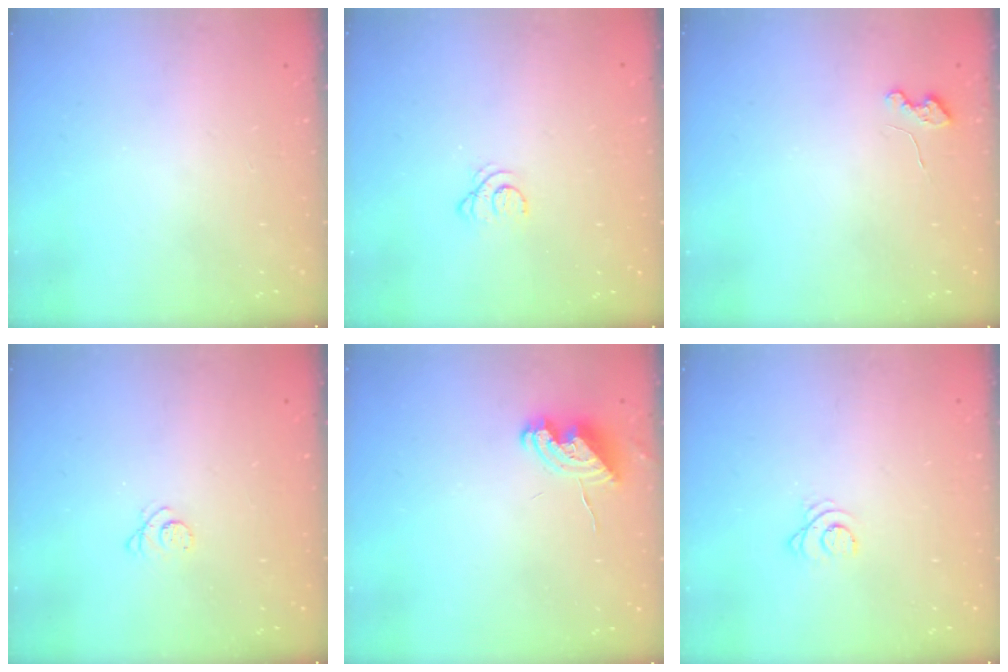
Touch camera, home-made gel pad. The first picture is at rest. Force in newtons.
{"total": 2.2, "press": 2.2, "slide": 0.2}
{"total": 3.6, "press": 3.6, "slide": 0.4}
{"total": 2.6, "press": 2.6, "slide": 0.3}
{"total": 7.9, "press": 7.9, "slide": 0.6}
{"total": 2.4, "press": 2.4, "slide": 0.3}